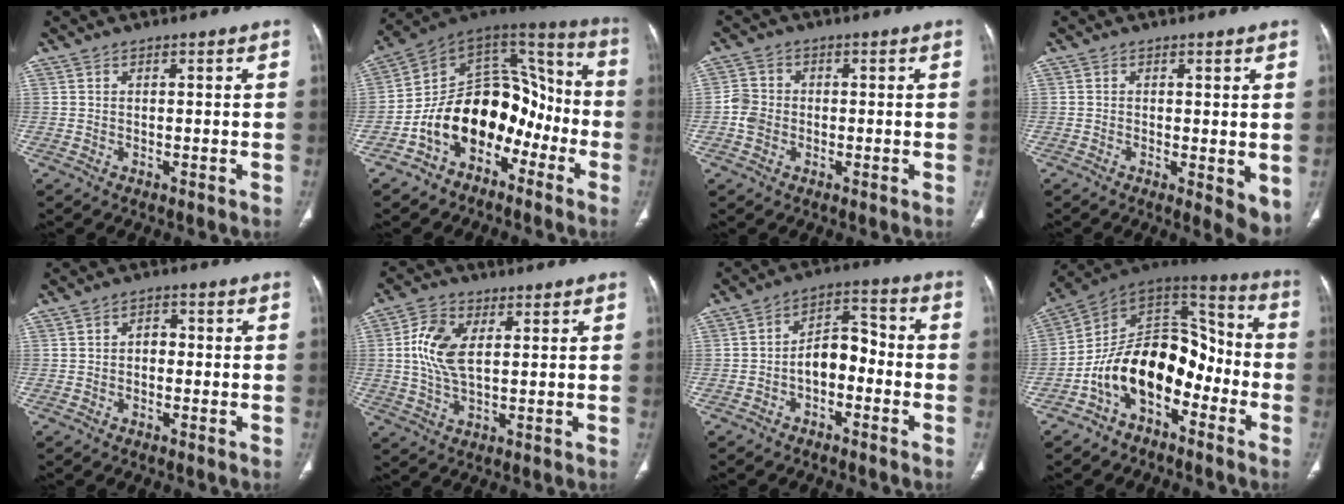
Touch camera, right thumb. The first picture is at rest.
{"total": 18.5, "force": [-7.5, 12.5, 11.4], "torque": [-0.134, 0.109, -0.130]}
{"total": 3.9, "force": [-0.9, 3.3, 1.8], "torque": [-0.025, 0.009, -0.023]}
{"total": 5.5, "force": [-0.6, 2.1, 5.1], "torque": [-0.061, -0.015, -0.009]}
{"total": 2.4, "force": [-0.4, 1.8, 1.6], "torque": [-0.008, 0.012, -0.014]}
{"total": 8.7, "force": [1.7, 4.8, 7.1], "torque": [-0.149, 0.002, 0.033]}
{"total": 7.7, "force": [-2.4, 4.7, 5.6], "torque": [-0.070, 0.045, -0.049]}
{"total": 17.9, "force": [-7.0, 11.2, 12.1], "torque": [-0.165, 0.098, -0.130]}